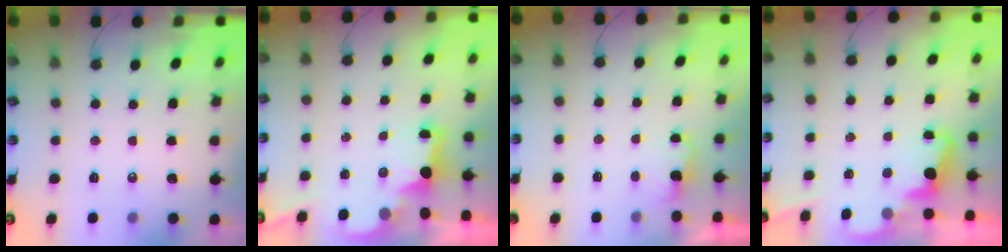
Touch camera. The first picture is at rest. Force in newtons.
{"total": 2.5, "press": 2.3, "slide": 0.8}
{"total": 1.6, "press": 1.4, "slide": 0.8}
{"total": 2.3, "press": 2.2, "slide": 0.5}